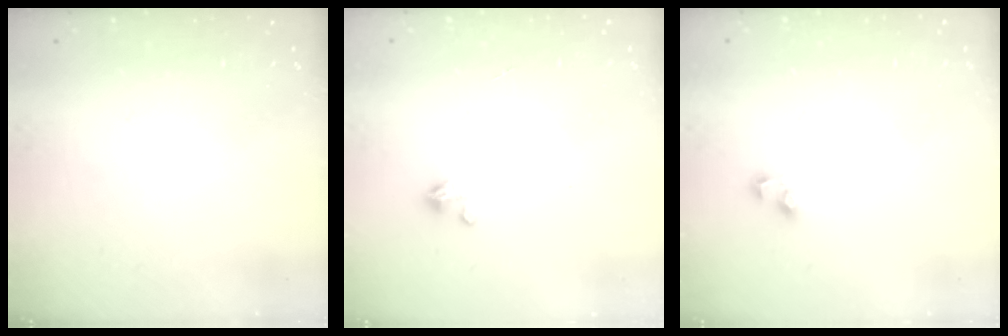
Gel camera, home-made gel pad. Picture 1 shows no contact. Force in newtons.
{"total": 1.4, "press": 1.4, "slide": 0.3}
{"total": 2.5, "press": 2.5, "slide": 0.3}